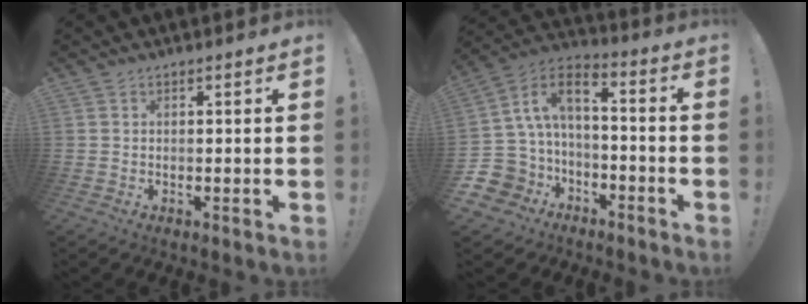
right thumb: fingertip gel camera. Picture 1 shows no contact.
{"total": 8.3, "force": [-1.6, 6.6, 4.7], "torque": [-0.102, 0.014, -0.028]}